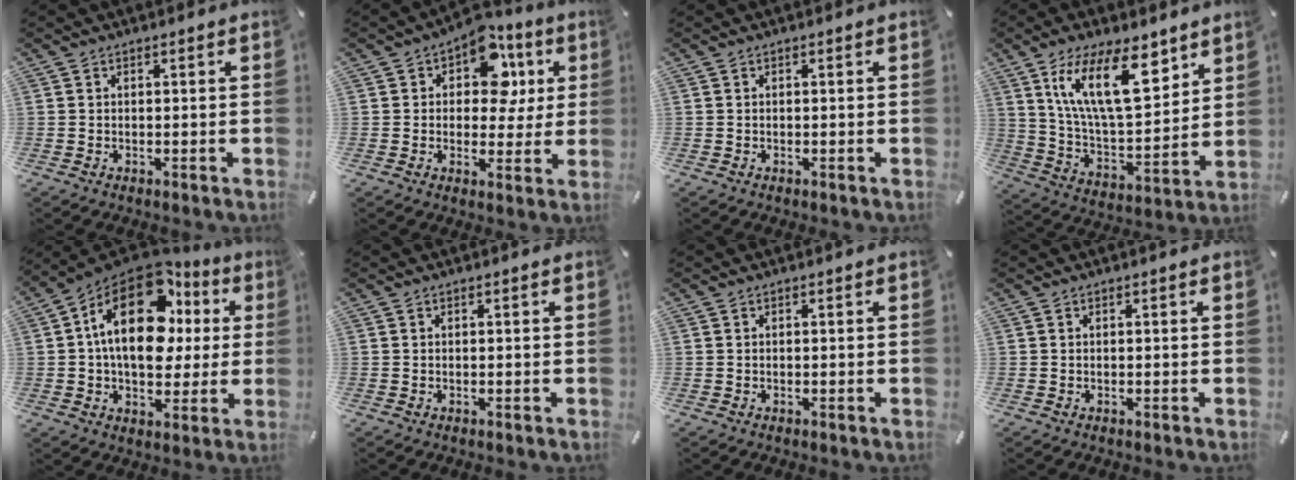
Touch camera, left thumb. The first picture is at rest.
{"total": 13.0, "force": [5.0, 8.9, 8.1], "torque": [-0.105, -0.024, 0.087]}
{"total": 0.0}
{"total": 19.4, "force": [10.8, 8.2, 13.9], "torque": [-0.272, -0.045, 0.180]}
{"total": 22.2, "force": [6.0, 13.9, 16.3], "torque": [-0.277, -0.025, 0.100]}
{"total": 0.0}
{"total": 0.0}
{"total": 0.0}